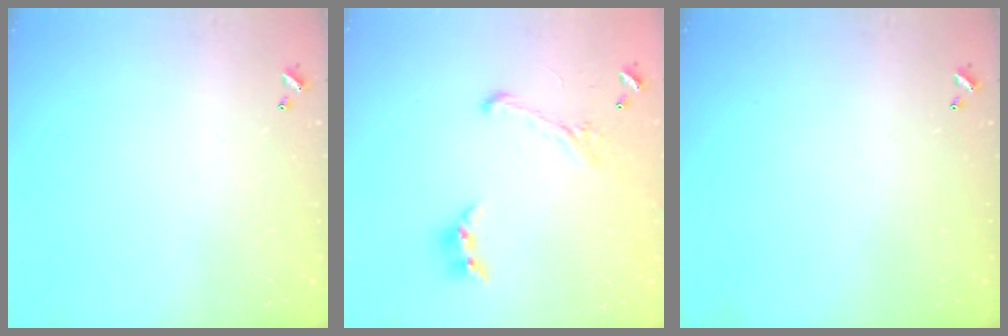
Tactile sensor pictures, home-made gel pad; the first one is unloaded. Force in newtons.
{"total": 1.4, "press": 0.6, "slide": 1.2}
{"total": 0.0}